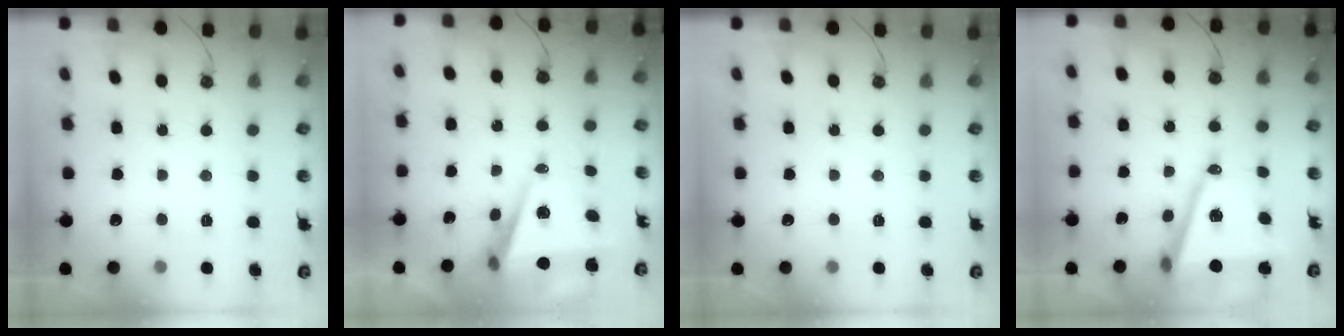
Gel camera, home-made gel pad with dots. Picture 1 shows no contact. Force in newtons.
{"total": 7.2, "press": 5.7, "slide": 4.4}
{"total": 0.0}
{"total": 13.0, "press": 12.4, "slide": 4.1}